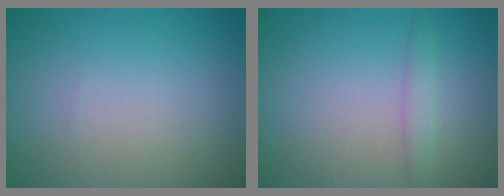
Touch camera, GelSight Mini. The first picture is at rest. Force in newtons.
{"total": 1.5, "press": 1.5, "slide": 0.1}